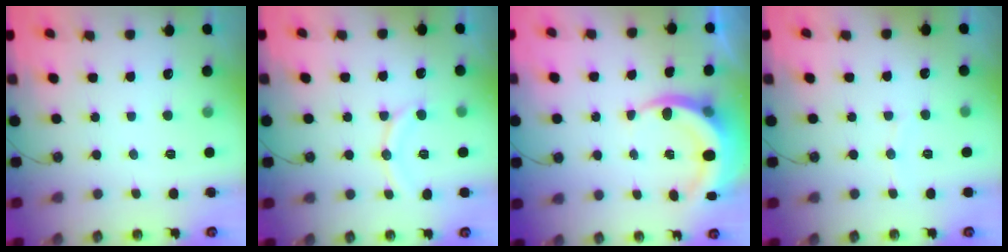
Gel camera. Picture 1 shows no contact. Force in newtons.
{"total": 9.8, "press": 9.8, "slide": 0.9}
{"total": 7.2, "press": 7.1, "slide": 1.3}
{"total": 4.0, "press": 4.0, "slide": 0.5}